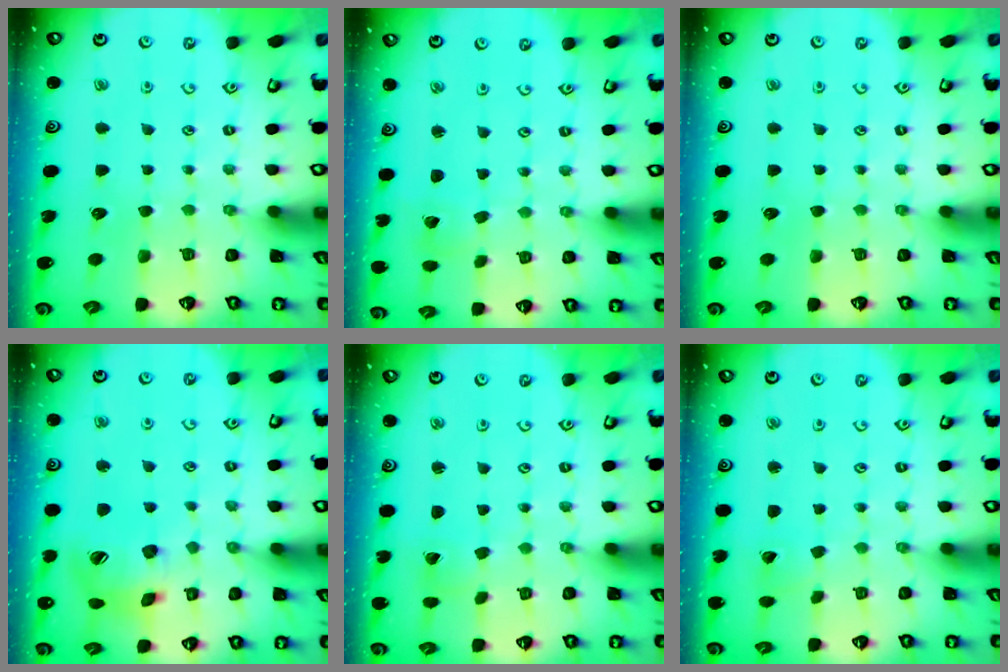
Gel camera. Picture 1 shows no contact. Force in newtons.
{"total": 1.5, "press": 1.5, "slide": 0.2}
{"total": 0.0}
{"total": 14.6, "press": 14.4, "slide": 2.2}
{"total": 0.0}
{"total": 1.5, "press": 1.5, "slide": 0.2}